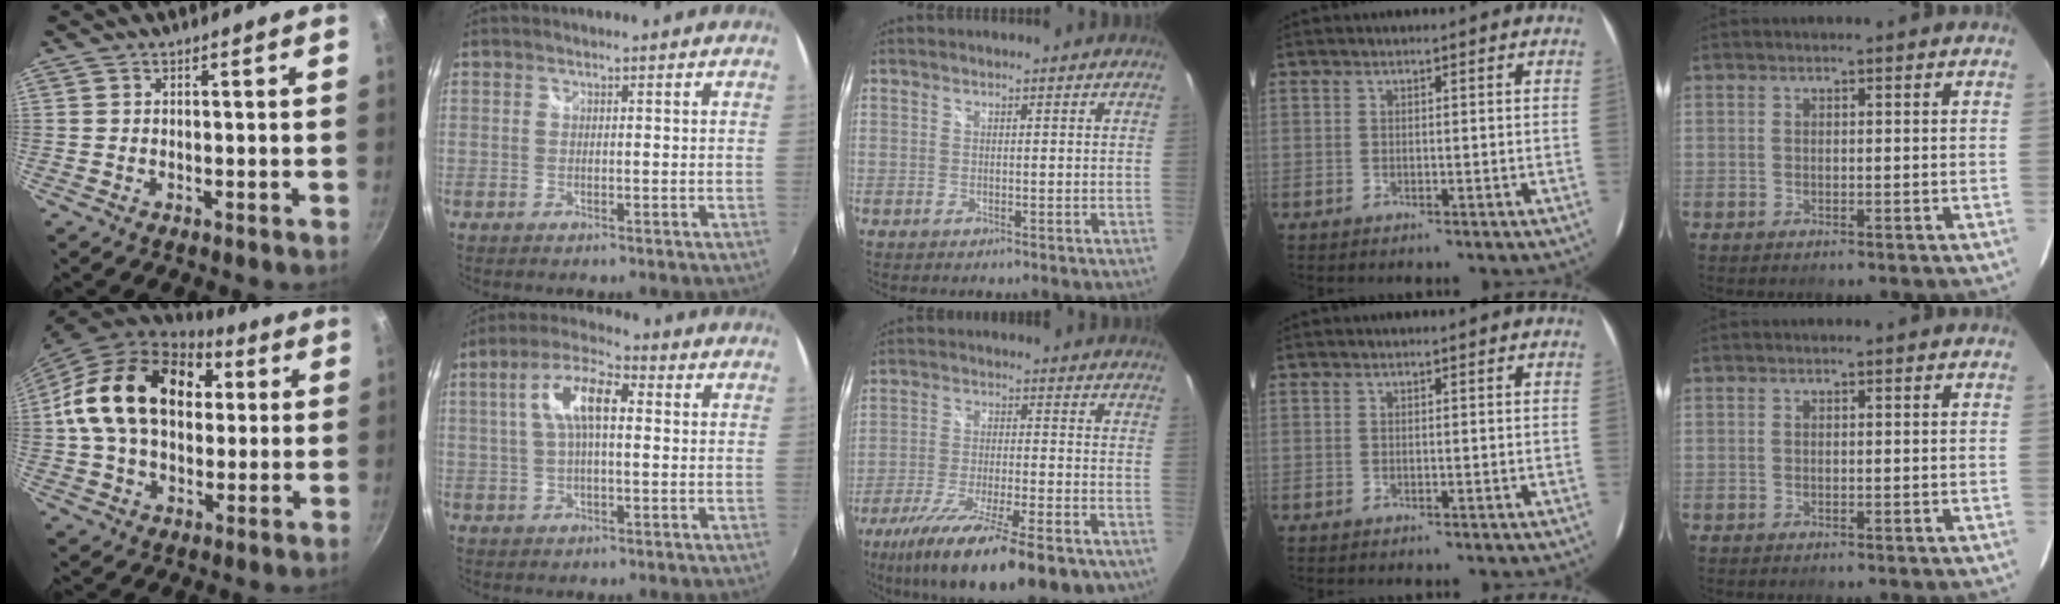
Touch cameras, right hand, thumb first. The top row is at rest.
{"thumb": {"total": 23.3, "force": [4.4, 16.1, 16.2], "torque": [-0.266, 0.026, 0.065]}, "index": {"total": 9.4, "force": [1.6, 3.6, 8.6], "torque": [-0.166, 0.023, 0.026]}, "middle": {"total": 21.9, "force": [-14.8, 5.3, 15.2], "torque": [-0.267, -0.058, -0.232]}}